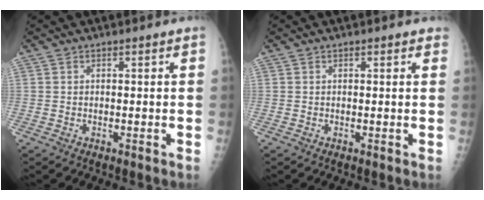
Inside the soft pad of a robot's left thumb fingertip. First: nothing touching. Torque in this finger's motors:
{"motor_torque": [-0.10, 0.03, -0.07, 0.15, -0.02]}